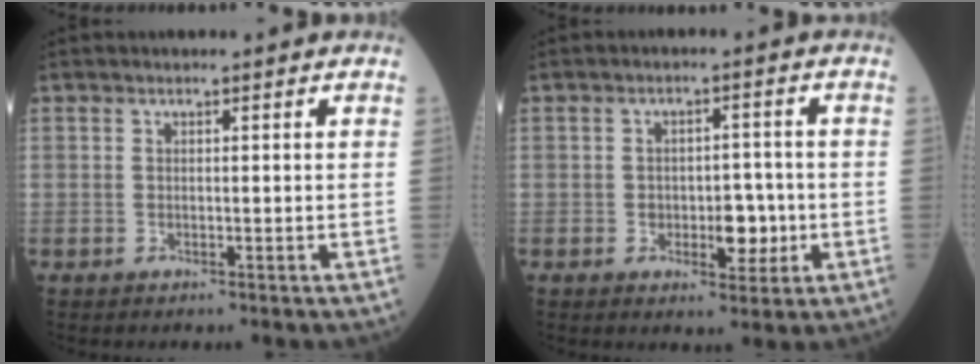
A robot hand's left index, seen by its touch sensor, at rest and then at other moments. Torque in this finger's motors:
{"motor_torque": [0.01, 0.13, 0.08, 0.02]}